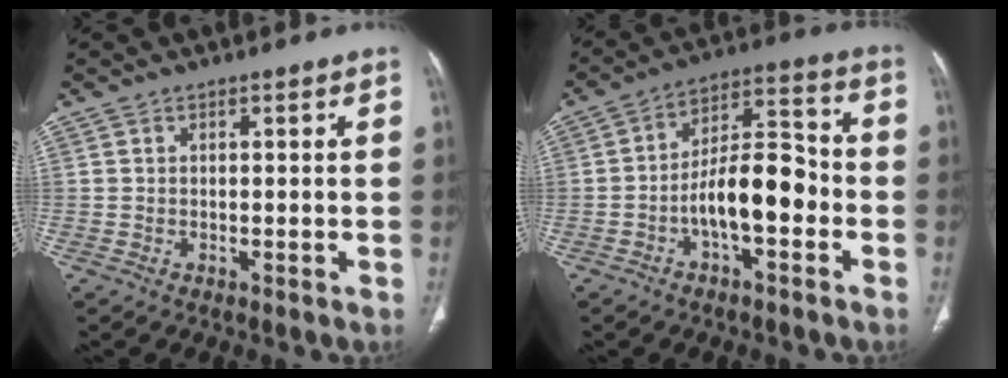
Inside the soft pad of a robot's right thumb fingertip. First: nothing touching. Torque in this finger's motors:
{"motor_torque": [1.91, 1.82, 1.15, -0.51, 0.10]}